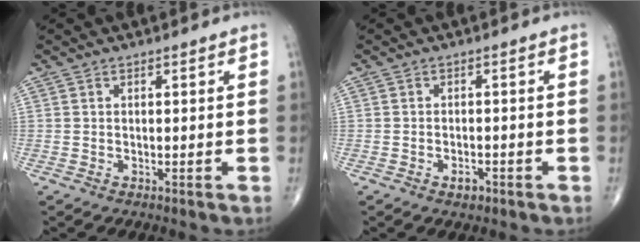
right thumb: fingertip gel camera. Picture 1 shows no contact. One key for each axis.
{"total": 2.0, "fx": -1.1, "fy": 1.1, "fz": 1.1, "tx": -0.015, "ty": 0.005, "tz": -0.016}